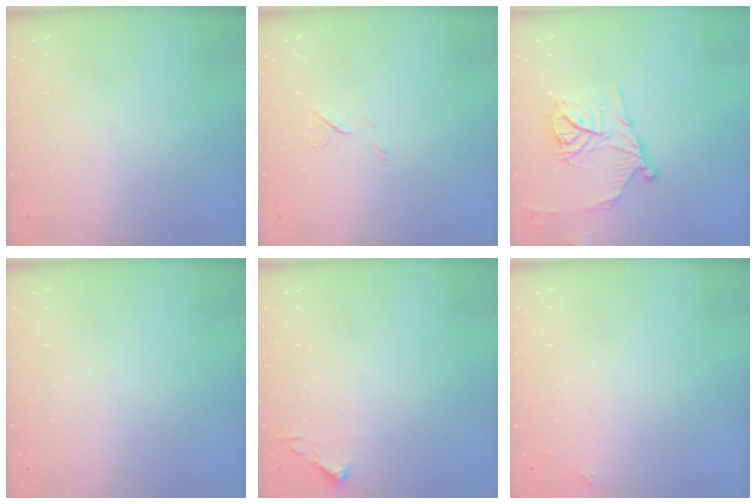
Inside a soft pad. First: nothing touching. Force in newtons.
{"total": 6.0, "press": 6.0, "slide": 0.8}
{"total": 15.4, "press": 15.3, "slide": 1.5}
{"total": 0.0}
{"total": 2.4, "press": 2.4, "slide": 0.3}
{"total": 2.1, "press": 2.1, "slide": 0.3}